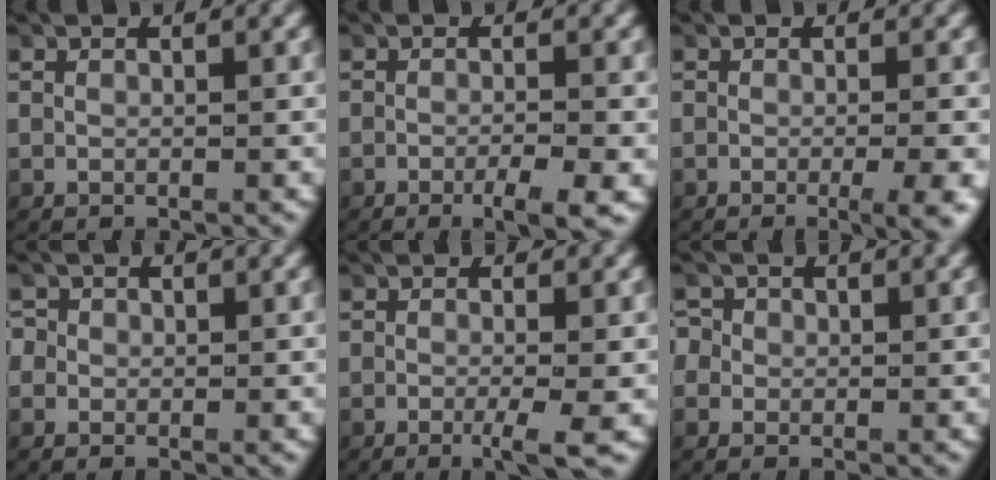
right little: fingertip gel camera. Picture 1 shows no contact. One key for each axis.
{"total": 3.6, "fx": -2.1, "fy": 0.5, "fz": 2.8, "tx": -0.037, "ty": -0.001, "tz": -0.038}
{"total": 3.9, "fx": -1.7, "fy": 0.5, "fz": 3.4, "tx": -0.029, "ty": 0.001, "tz": -0.034}
{"total": 2.5, "fx": 0.1, "fy": 2.4, "fz": 0.6, "tx": -0.021, "ty": -0.001, "tz": -0.005}
{"total": 2.9, "fx": -1.4, "fy": 0.1, "fz": 2.5, "tx": -0.034, "ty": -0.003, "tz": -0.029}
{"total": 3.1, "fx": 0.1, "fy": 3.0, "fz": 0.8, "tx": -0.027, "ty": -0.002, "tz": -0.004}